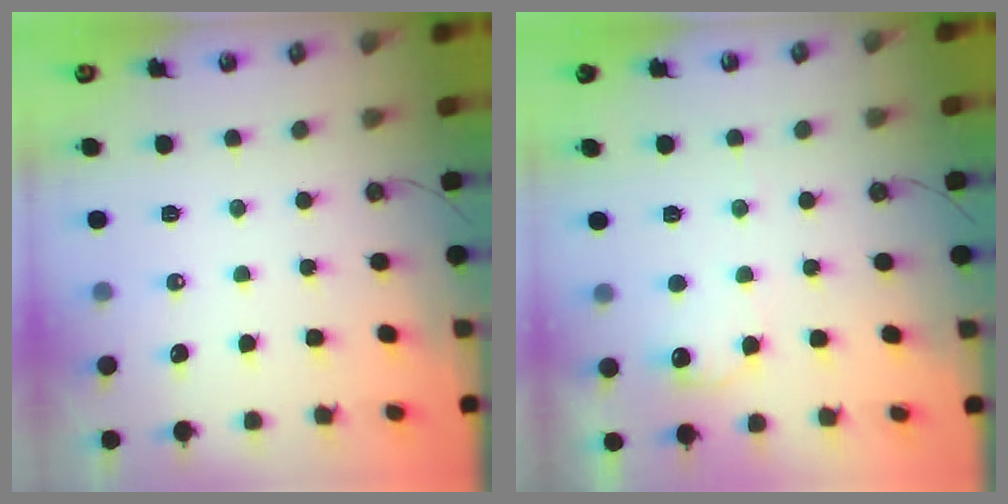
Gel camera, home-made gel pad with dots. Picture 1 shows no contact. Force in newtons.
{"total": 7.3, "press": 7.3, "slide": 0.2}